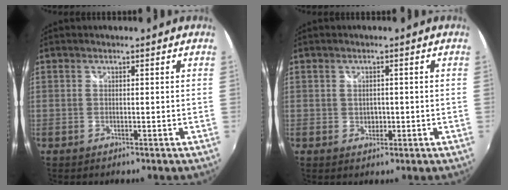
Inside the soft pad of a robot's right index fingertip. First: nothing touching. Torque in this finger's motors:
{"motor_torque": [-0.02, 0.04, 0.01, 0.00]}